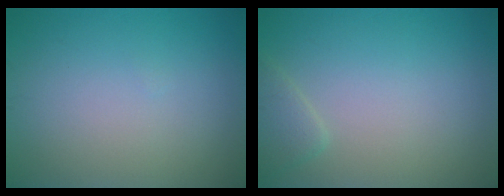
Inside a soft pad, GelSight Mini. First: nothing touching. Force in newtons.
{"total": 1.5, "press": 1.5, "slide": 0.1}